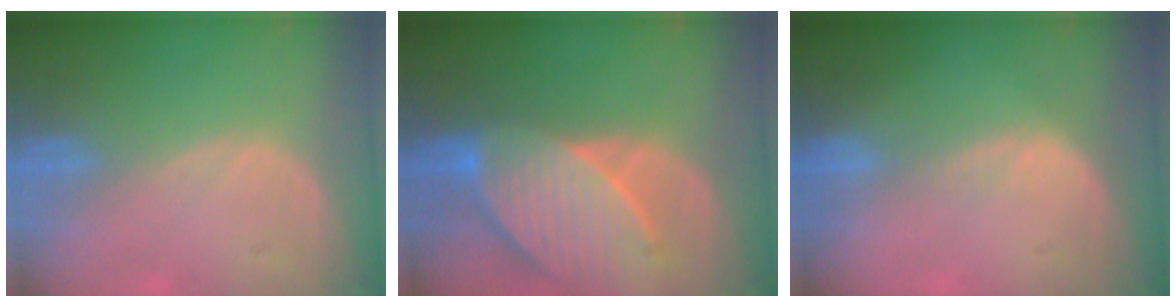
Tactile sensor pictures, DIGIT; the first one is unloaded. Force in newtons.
{"total": 9.9, "press": 8.9, "slide": 4.3}
{"total": 1.5, "press": 1.0, "slide": 1.1}